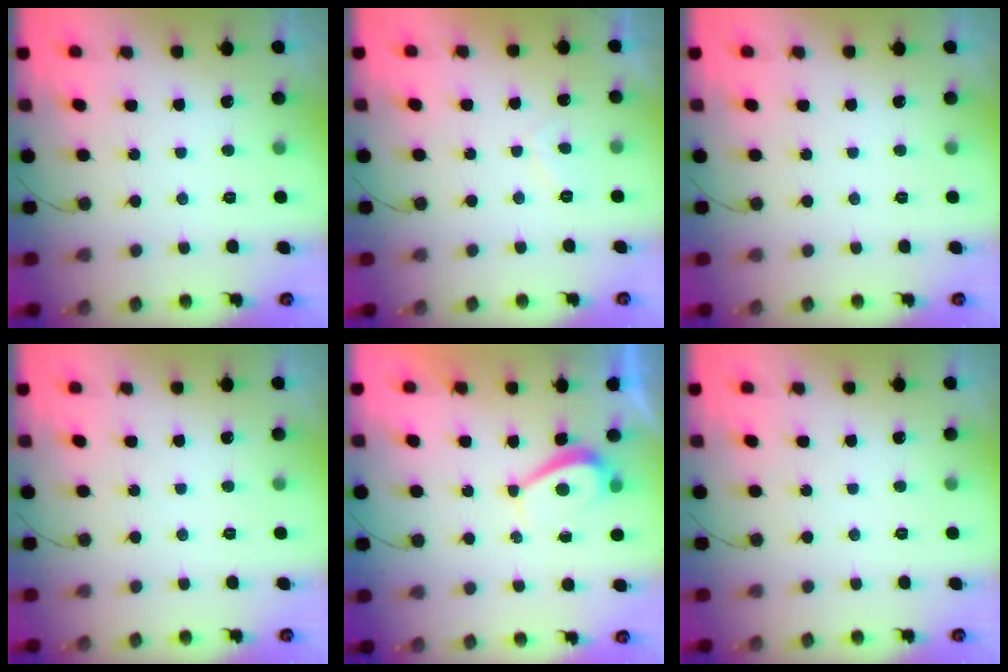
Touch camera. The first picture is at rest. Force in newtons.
{"total": 1.1, "press": 0.9, "slide": 0.6}
{"total": 0.0}
{"total": 0.0}
{"total": 2.7, "press": 2.7, "slide": 0.6}
{"total": 0.0}